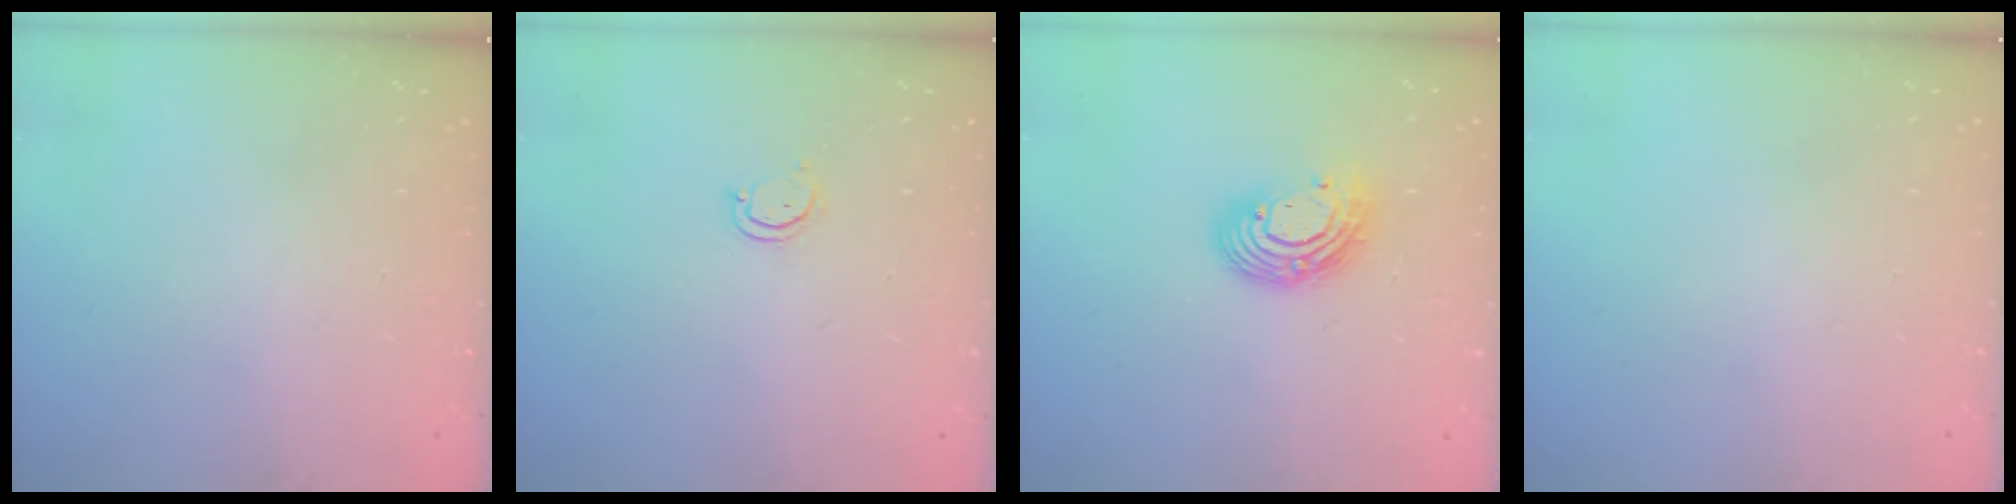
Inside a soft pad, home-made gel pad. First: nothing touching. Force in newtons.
{"total": 2.7, "press": 2.6, "slide": 0.3}
{"total": 11.3, "press": 11.2, "slide": 0.9}
{"total": 0.0}